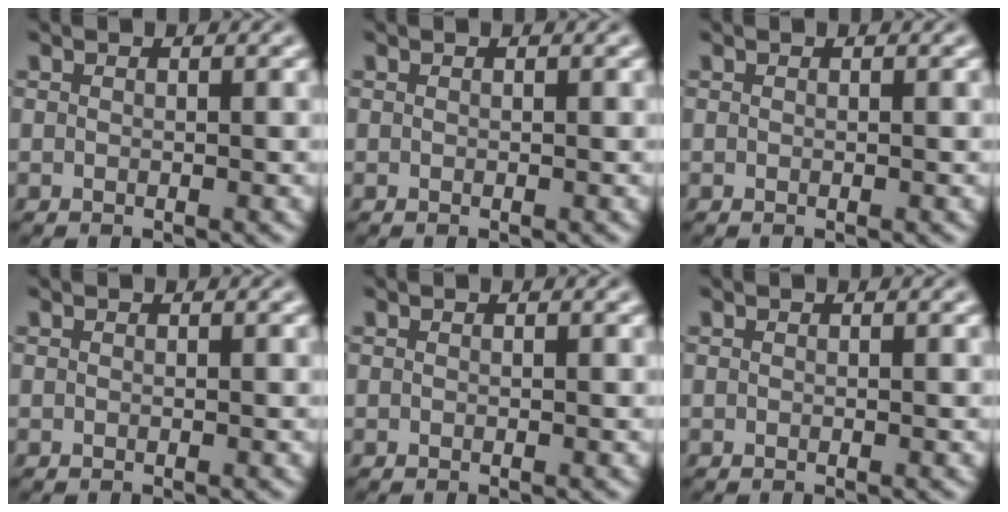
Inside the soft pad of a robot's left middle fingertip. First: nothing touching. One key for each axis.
{"total": 0.0}
{"total": 0.0}
{"total": 0.0}
{"total": 0.0}
{"total": 0.0}